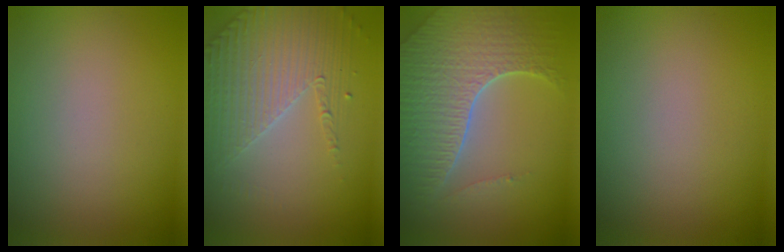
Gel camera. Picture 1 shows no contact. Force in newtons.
{"total": 4.1, "press": 3.3, "slide": 2.4}
{"total": 7.1, "press": 5.1, "slide": 5.0}
{"total": 0.0}